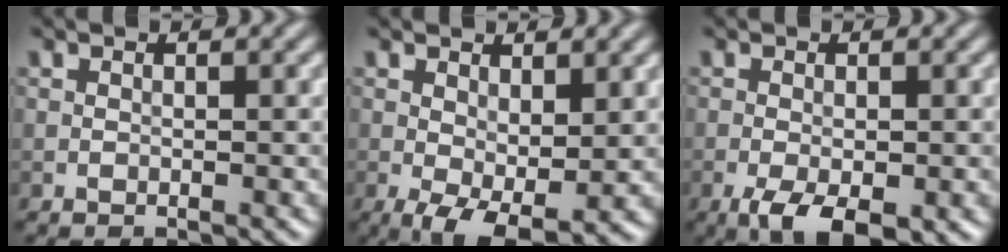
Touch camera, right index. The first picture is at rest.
{"total": 4.7, "force": [-0.5, 2.1, 4.1], "torque": [-0.073, -0.014, -0.004]}
{"total": 5.0, "force": [-2.4, 1.9, 3.9], "torque": [-0.069, -0.010, -0.037]}